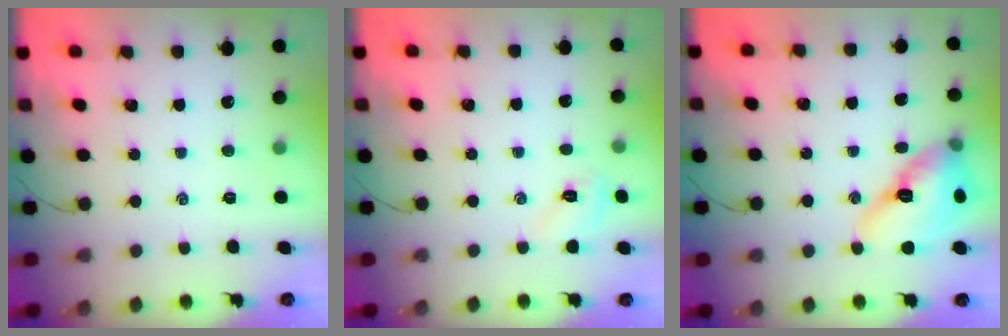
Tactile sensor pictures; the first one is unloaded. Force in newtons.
{"total": 4.9, "press": 4.7, "slide": 1.4}
{"total": 16.4, "press": 16.0, "slide": 3.7}